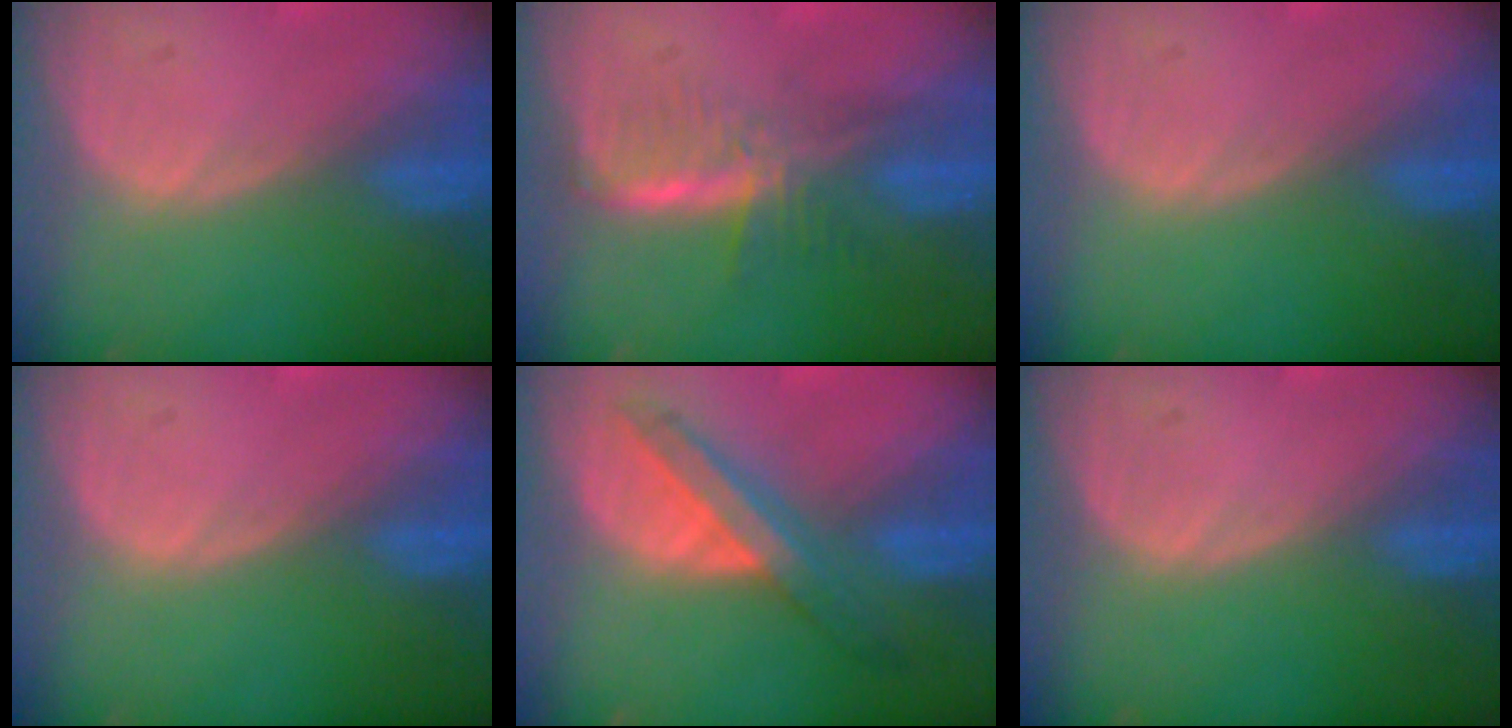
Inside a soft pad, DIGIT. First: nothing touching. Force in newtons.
{"total": 6.0, "press": 5.2, "slide": 3.0}
{"total": 0.0}
{"total": 0.0}
{"total": 7.2, "press": 6.3, "slide": 3.3}
{"total": 0.0}